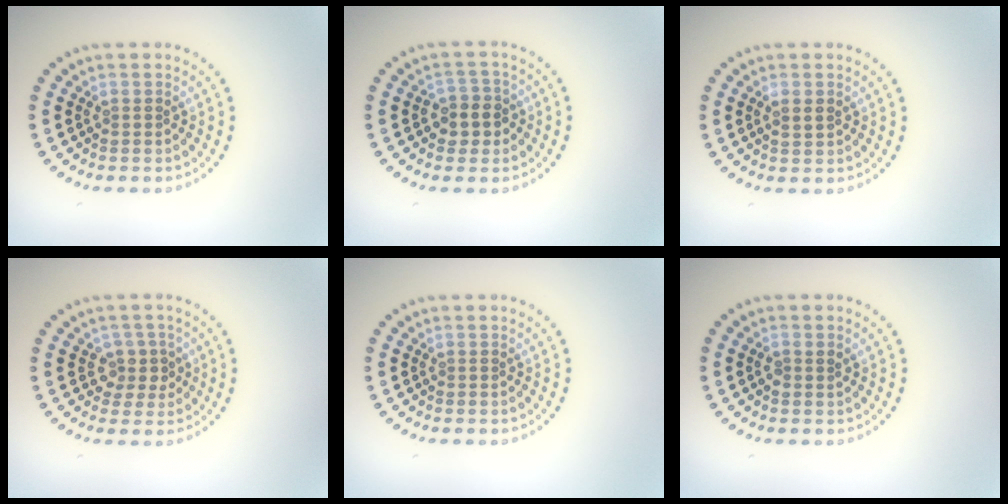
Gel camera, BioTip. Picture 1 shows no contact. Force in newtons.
{"total": 2.6, "press": 2.4, "slide": 1.1}
{"total": 0.8, "press": 0.8, "slide": 0.1}
{"total": 2.3, "press": 2.0, "slide": 1.1}
{"total": 0.0}
{"total": 0.9, "press": 0.9, "slide": 0.2}